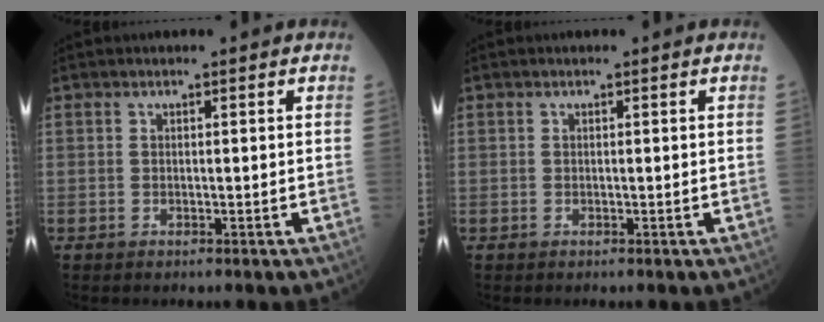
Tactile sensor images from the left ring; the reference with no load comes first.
{"total": 0.0}